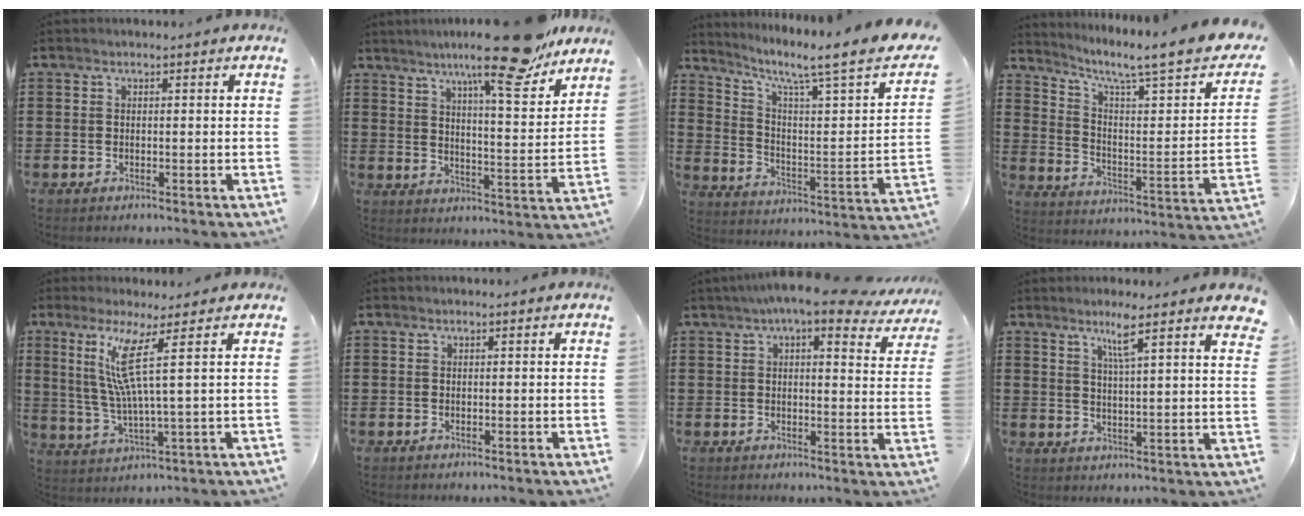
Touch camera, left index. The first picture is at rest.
{"total": 13.6, "force": [11.0, 1.0, 8.0], "torque": [-0.131, -0.060, 0.176]}
{"total": 5.8, "force": [3.8, -0.2, 4.3], "torque": [-0.091, -0.040, 0.050]}
{"total": 6.8, "force": [5.1, 0.1, 4.6], "torque": [-0.094, -0.043, 0.070]}
{"total": 9.9, "force": [3.8, 0.0, 9.2], "torque": [-0.207, -0.013, 0.055]}
{"total": 0.0}
{"total": 6.7, "force": [5.2, 0.4, 4.3], "torque": [-0.084, -0.017, 0.088]}
{"total": 6.2, "force": [4.6, -0.5, 4.1], "torque": [-0.077, -0.016, 0.073]}